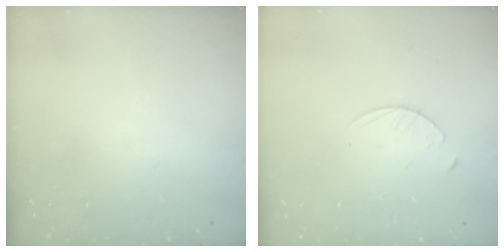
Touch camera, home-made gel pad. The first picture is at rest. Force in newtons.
{"total": 3.1, "press": 3.1, "slide": 0.3}